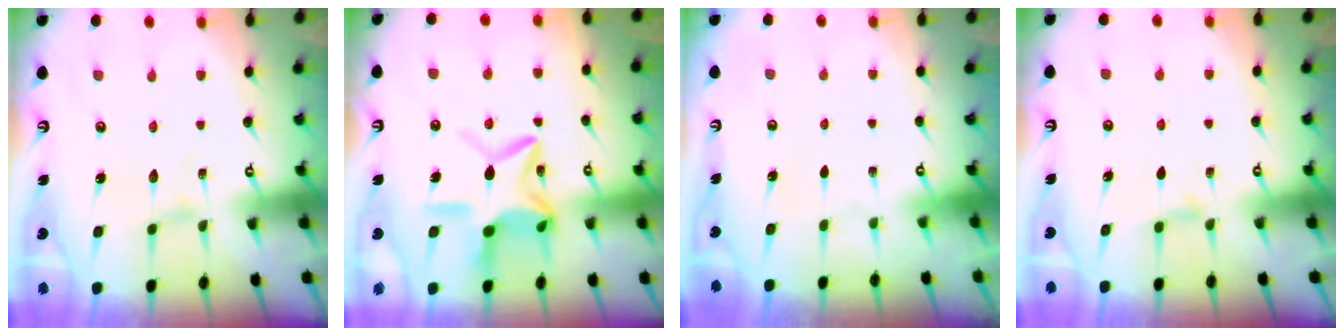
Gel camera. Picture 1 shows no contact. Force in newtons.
{"total": 13.5, "press": 13.5, "slide": 1.1}
{"total": 0.0}
{"total": 2.4, "press": 2.4, "slide": 0.5}